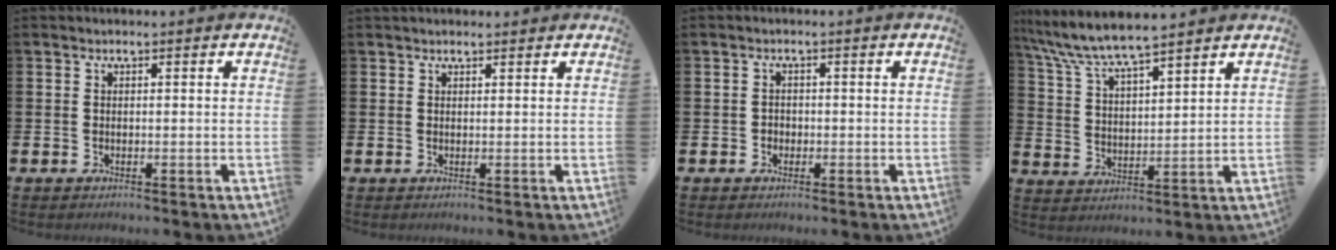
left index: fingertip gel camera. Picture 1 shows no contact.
{"total": 1.1, "force": [1.0, 0.3, 0.2], "torque": [0.002, 0.000, 0.016]}
{"total": 1.3, "force": [-0.4, 1.2, 0.3], "torque": [-0.007, 0.006, -0.011]}
{"total": 7.2, "force": [6.8, 0.4, 2.2], "torque": [-0.075, -0.034, 0.120]}